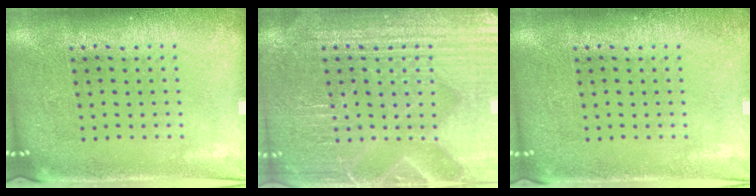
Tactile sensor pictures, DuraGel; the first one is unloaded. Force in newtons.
{"total": 4.8, "press": 4.7, "slide": 0.6}
{"total": 0.9, "press": 0.9, "slide": 0.2}